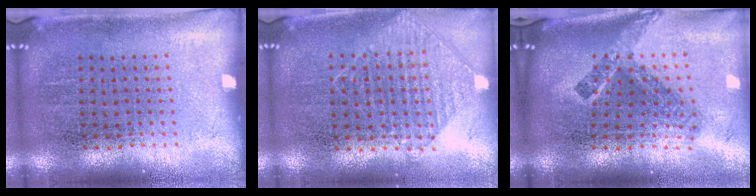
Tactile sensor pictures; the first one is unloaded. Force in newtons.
{"total": 0.9, "press": 0.8, "slide": 0.3}
{"total": 2.5, "press": 1.6, "slide": 1.9}